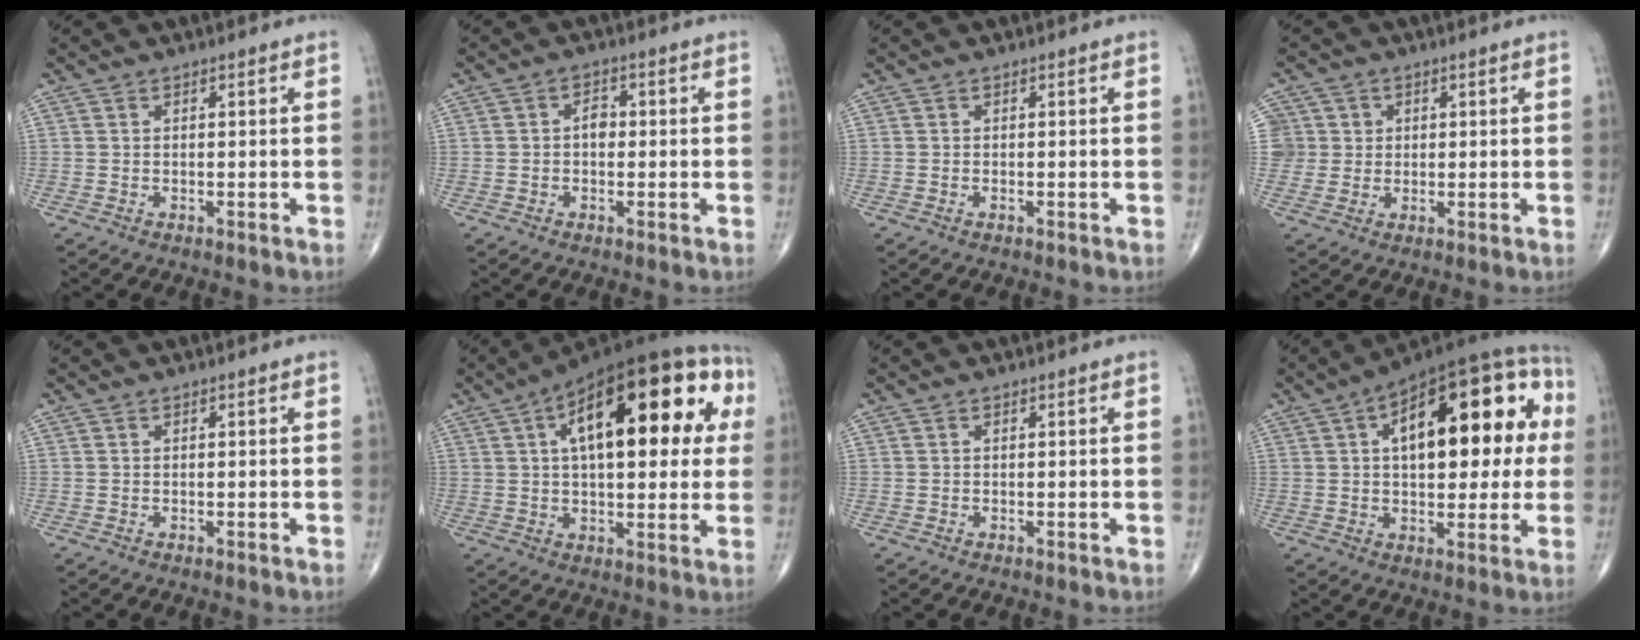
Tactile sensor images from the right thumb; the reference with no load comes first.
{"total": 2.6, "force": [-0.1, 1.8, 1.9], "torque": [-0.020, 0.009, -0.007]}
{"total": 0.0}
{"total": 5.5, "force": [1.3, 5.3, 0.2], "torque": [0.025, 0.009, 0.024]}
{"total": 0.0}
{"total": 26.9, "force": [7.3, 11.5, 23.2], "torque": [-0.320, 0.038, 0.097]}
{"total": 0.0}
{"total": 24.9, "force": [5.1, 11.9, 21.2], "torque": [-0.273, 0.035, 0.066]}